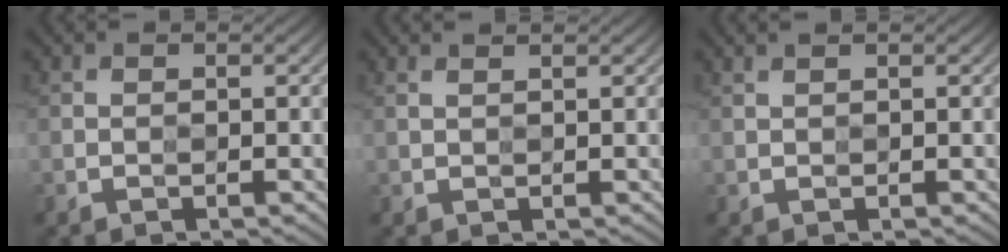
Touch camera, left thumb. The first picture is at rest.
{"total": 1.3, "force": [1.1, 0.2, 0.7], "torque": [-0.013, 0.002, 0.014]}
{"total": 0.7, "force": [0.6, 0.0, 0.3], "torque": [-0.010, 0.003, 0.008]}